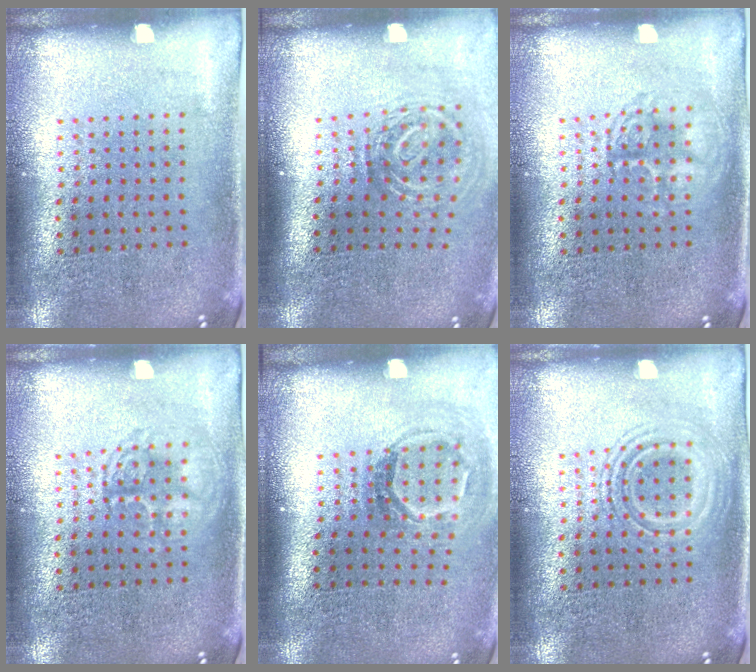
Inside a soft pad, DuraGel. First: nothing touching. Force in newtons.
{"total": 1.9, "press": 1.2, "slide": 1.4}
{"total": 2.2, "press": 2.1, "slide": 0.4}
{"total": 2.2, "press": 2.1, "slide": 0.4}
{"total": 1.9, "press": 1.3, "slide": 1.4}
{"total": 2.7, "press": 2.7, "slide": 0.4}